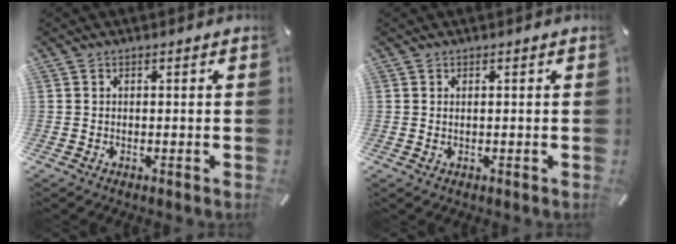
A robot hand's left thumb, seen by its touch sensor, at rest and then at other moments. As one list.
[{"total": 0.8, "force": [0.2, 0.2, 0.7], "torque": [-0.014, -0.001, 0.004]}]